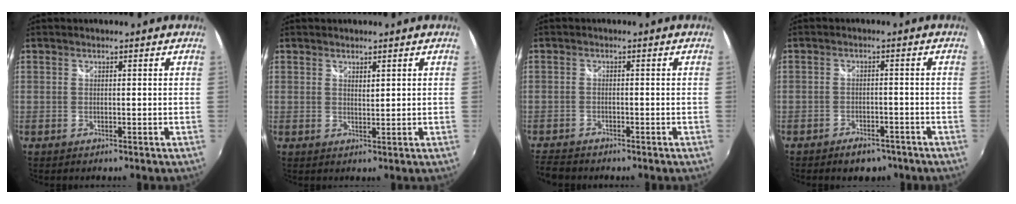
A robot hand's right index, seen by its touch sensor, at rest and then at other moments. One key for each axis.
{"total": 1.3, "fx": 0.8, "fy": 0.6, "fz": 0.8, "tx": -0.011, "ty": -0.001, "tz": 0.013}
{"total": 5.2, "fx": -4.5, "fy": 1.7, "fz": 1.8, "tx": -0.055, "ty": -0.019, "tz": -0.083}
{"total": 6.1, "fx": -4.6, "fy": 3.3, "fz": 2.3, "tx": -0.053, "ty": 0.003, "tz": -0.062}